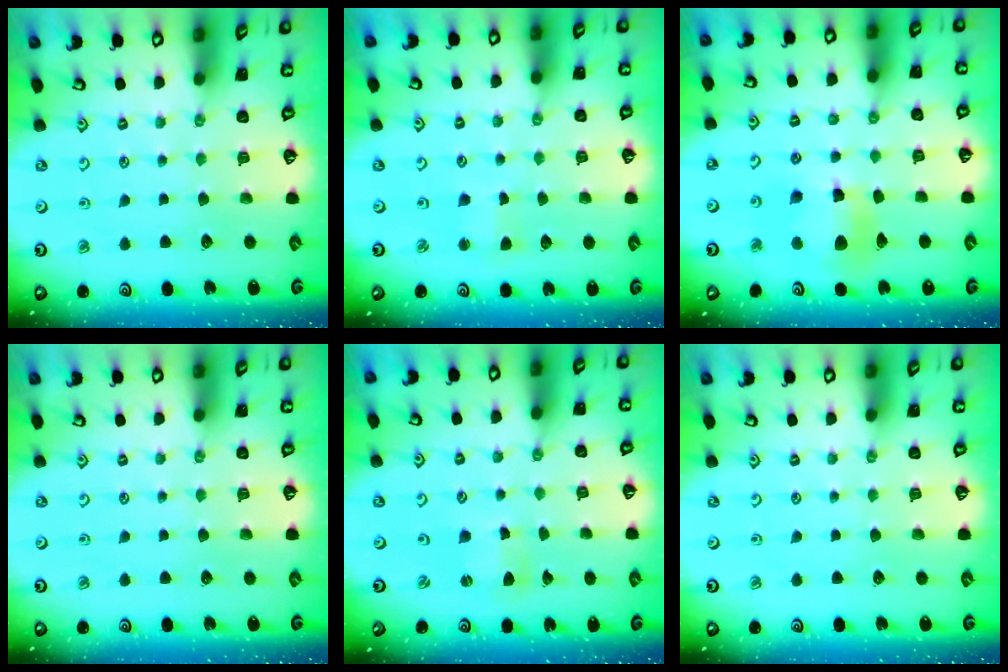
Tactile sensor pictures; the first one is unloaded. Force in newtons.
{"total": 2.1, "press": 2.1, "slide": 0.5}
{"total": 11.5, "press": 11.4, "slide": 1.5}
{"total": 0.0}
{"total": 3.0, "press": 3.0, "slide": 0.4}
{"total": 0.0}